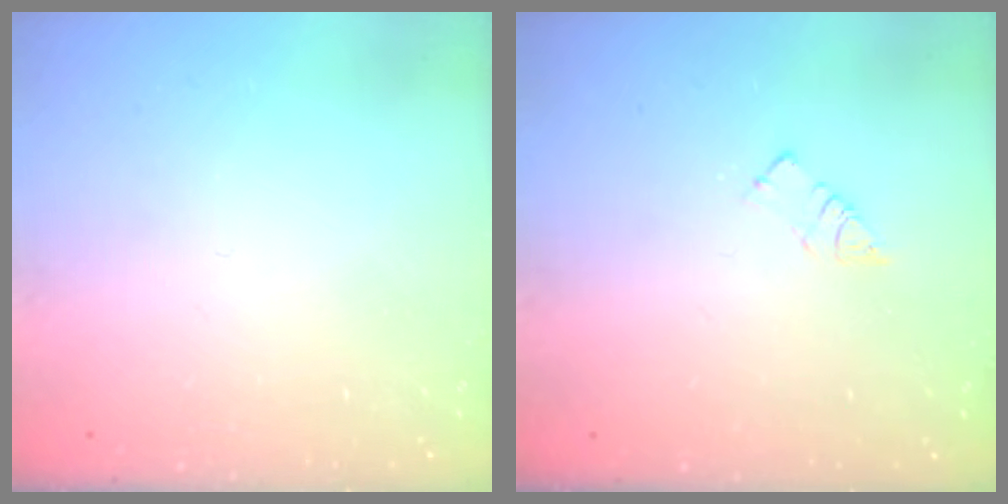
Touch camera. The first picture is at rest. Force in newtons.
{"total": 3.7, "press": 3.7, "slide": 0.2}